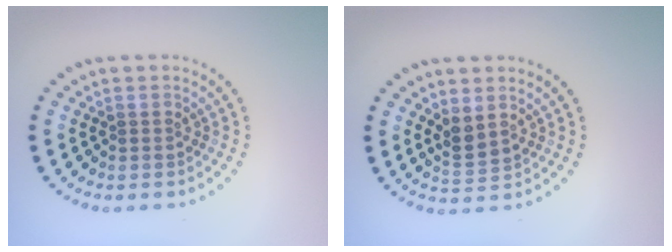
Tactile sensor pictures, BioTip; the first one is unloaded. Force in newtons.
{"total": 1.9, "press": 1.6, "slide": 1.0}